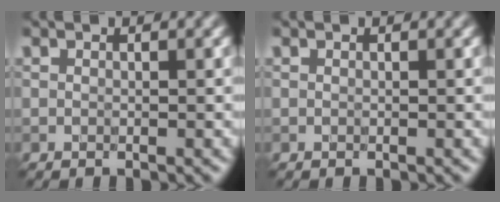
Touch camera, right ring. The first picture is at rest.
{"total": 0.0}